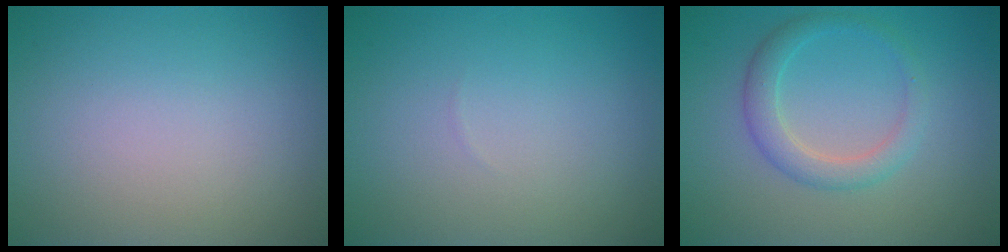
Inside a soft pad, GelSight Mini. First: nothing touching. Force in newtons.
{"total": 0.0}
{"total": 2.7, "press": 2.7, "slide": 0.1}